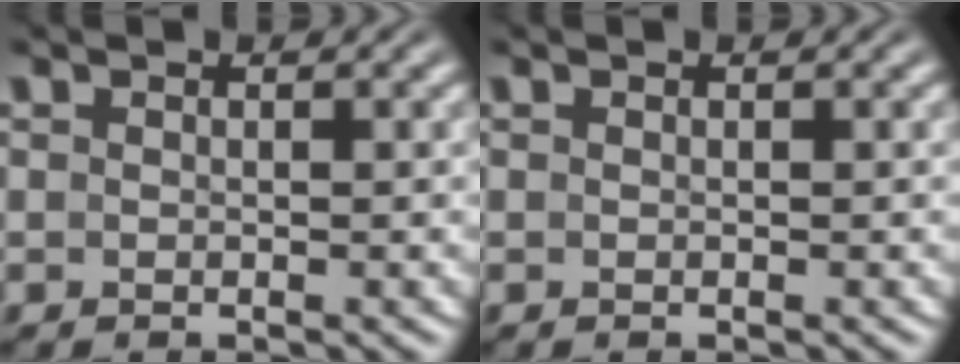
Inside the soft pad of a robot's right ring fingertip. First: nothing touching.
{"total": 0.0}